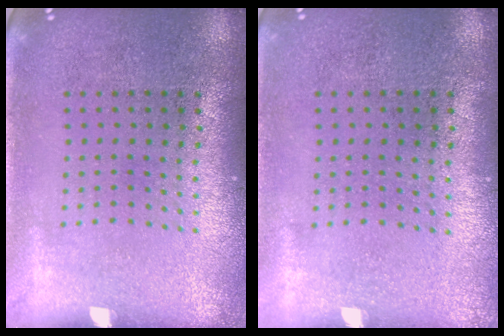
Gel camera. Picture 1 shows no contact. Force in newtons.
{"total": 0.0}